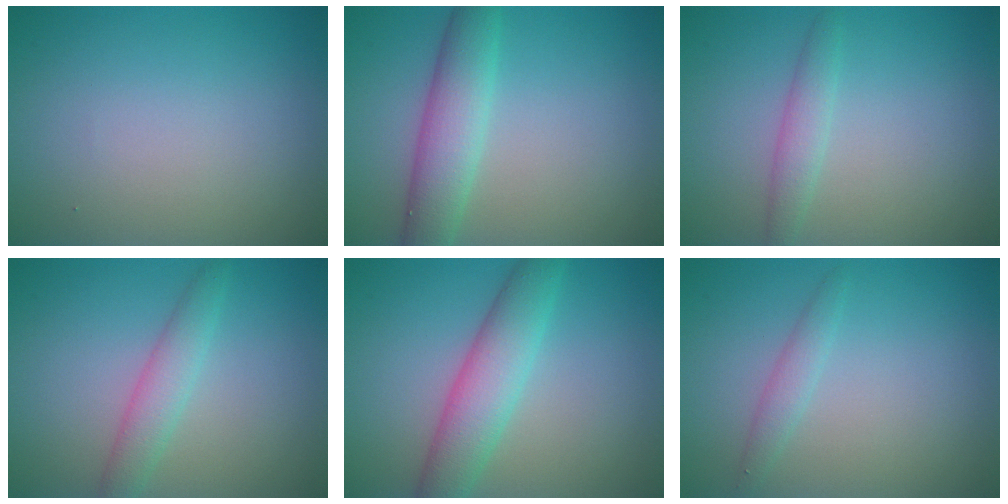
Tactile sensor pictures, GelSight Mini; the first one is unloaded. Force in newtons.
{"total": 4.5, "press": 4.5, "slide": 0.0}
{"total": 1.8, "press": 1.8, "slide": 0.1}
{"total": 2.6, "press": 2.6, "slide": 0.1}
{"total": 5.0, "press": 5.0, "slide": 0.1}
{"total": 1.4, "press": 1.4, "slide": 0.0}